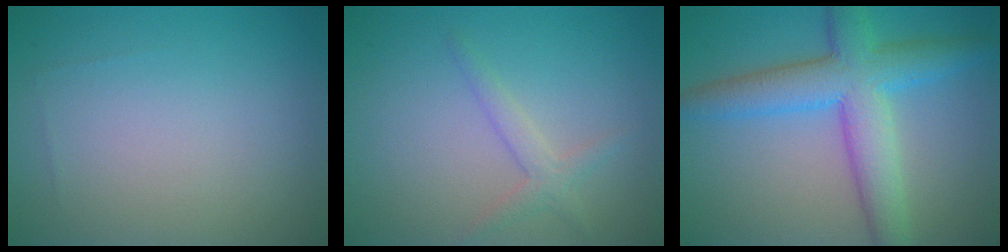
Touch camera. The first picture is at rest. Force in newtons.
{"total": 1.8, "press": 1.8, "slide": 0.1}
{"total": 7.2, "press": 7.2, "slide": 0.2}